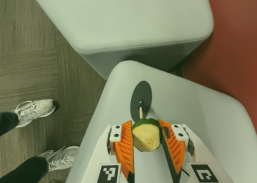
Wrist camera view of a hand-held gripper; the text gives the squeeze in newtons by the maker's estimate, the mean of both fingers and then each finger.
{"total": 11.7, "left": 12.2, "right": 11.2}